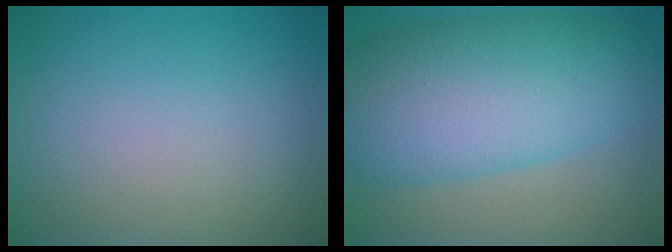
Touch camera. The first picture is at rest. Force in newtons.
{"total": 11.6, "press": 11.6, "slide": 0.2}